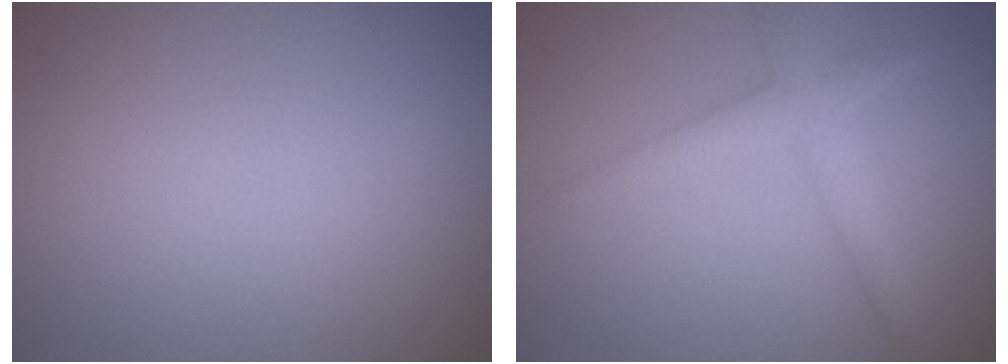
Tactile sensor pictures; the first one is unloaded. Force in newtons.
{"total": 2.5, "press": 2.5, "slide": 0.1}